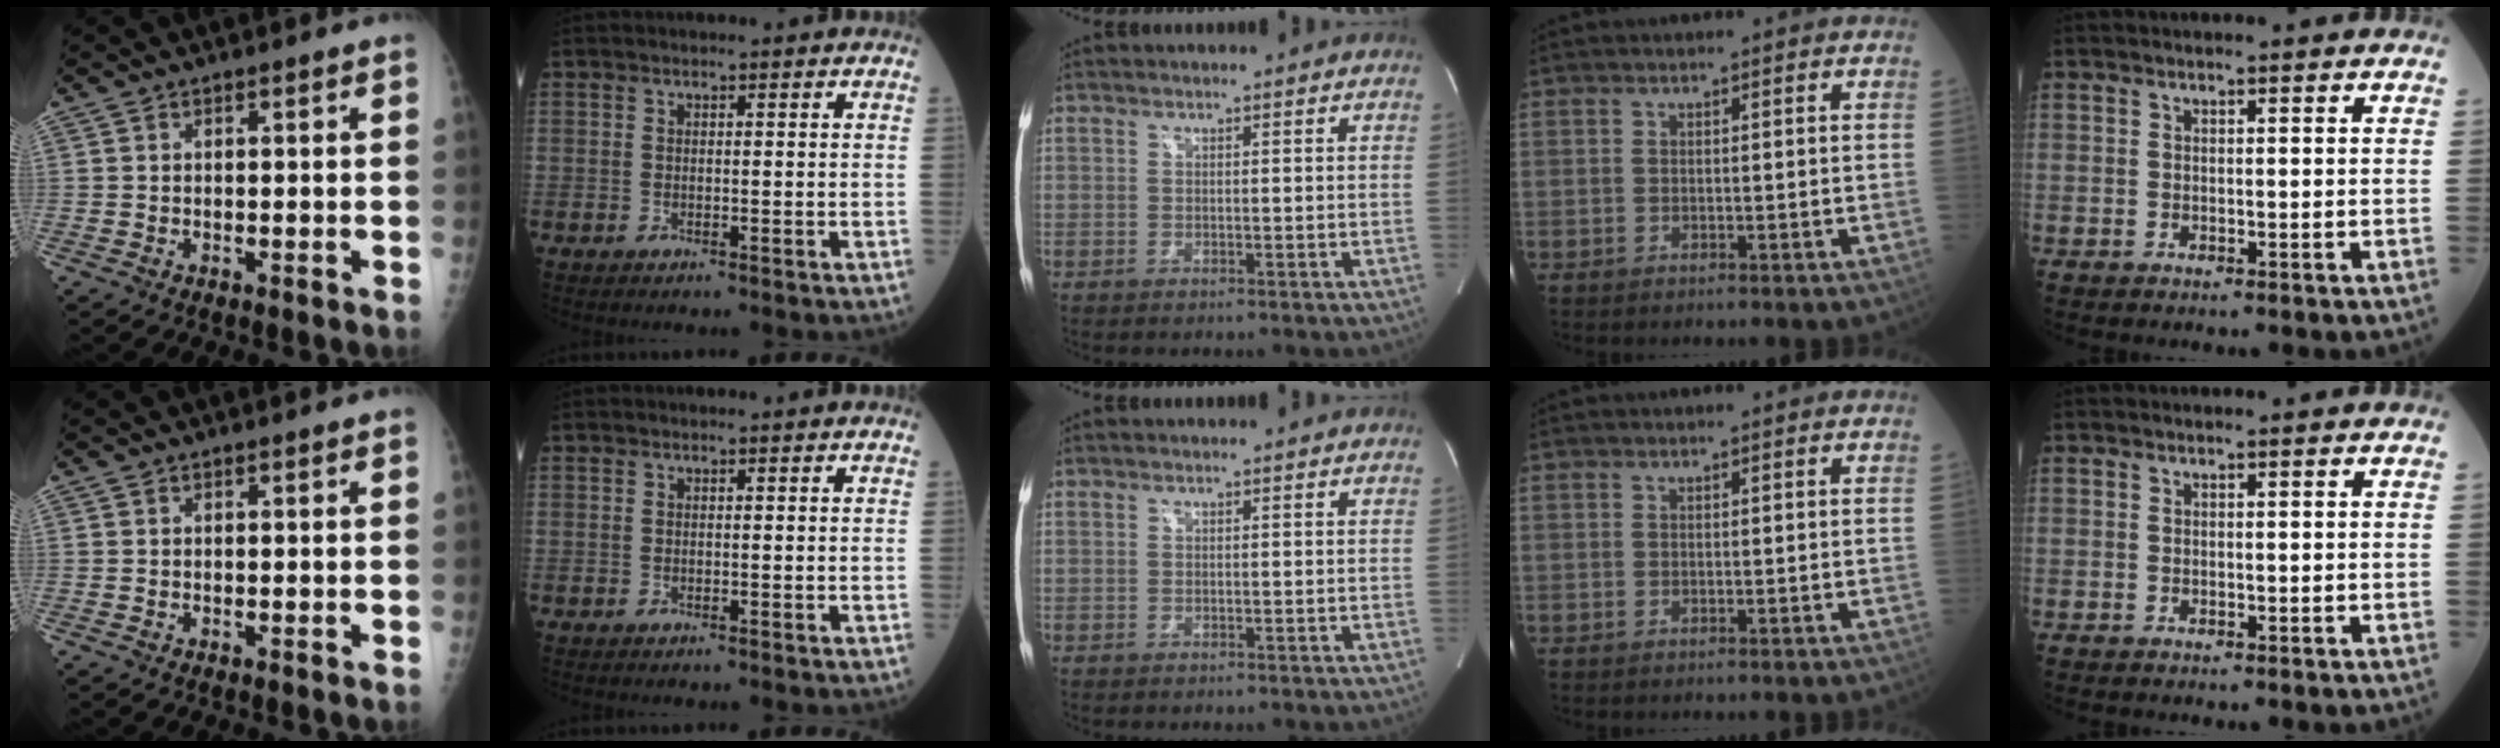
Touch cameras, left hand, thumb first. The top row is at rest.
{}